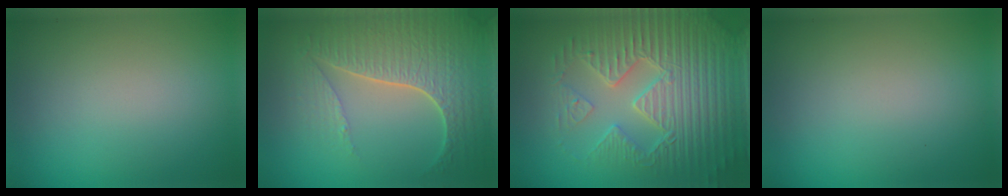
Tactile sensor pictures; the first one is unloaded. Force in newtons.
{"total": 7.1, "press": 5.3, "slide": 4.6}
{"total": 7.7, "press": 6.1, "slide": 4.7}
{"total": 0.0}